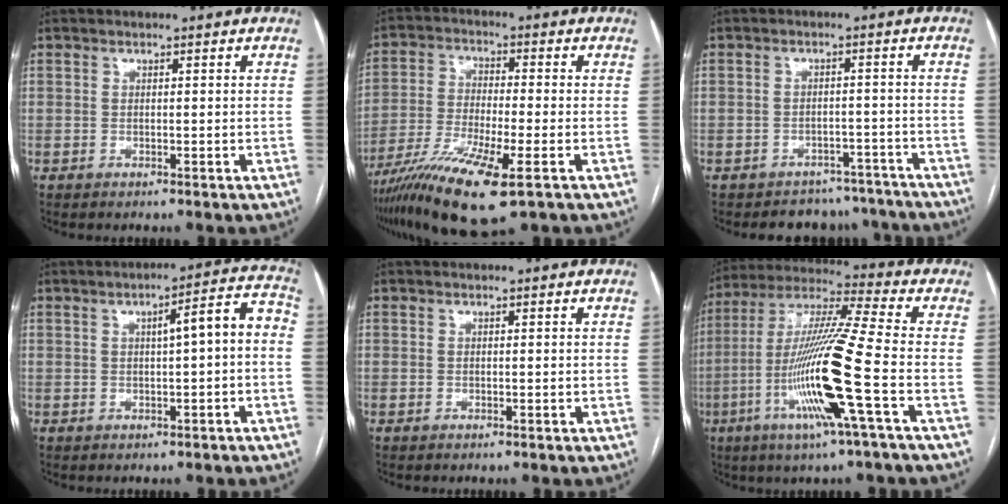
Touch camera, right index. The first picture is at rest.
{"total": 14.0, "force": [-8.0, 1.6, 11.4], "torque": [-0.226, -0.034, -0.144]}
{"total": 8.2, "force": [-7.2, 3.8, -0.4], "torque": [0.029, 0.029, -0.081]}
{"total": 6.7, "force": [0.0, 0.9, 6.6], "torque": [-0.087, 0.027, -0.002]}
{"total": 0.0}
{"total": 17.2, "force": [-5.1, -1.2, 16.4], "torque": [-0.326, -0.015, -0.107]}